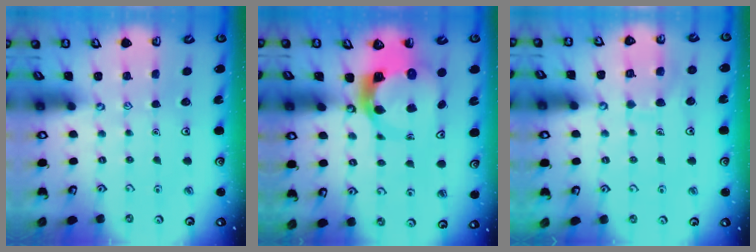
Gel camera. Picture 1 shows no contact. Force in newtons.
{"total": 6.9, "press": 6.8, "slide": 0.7}
{"total": 8.5, "press": 8.4, "slide": 0.7}